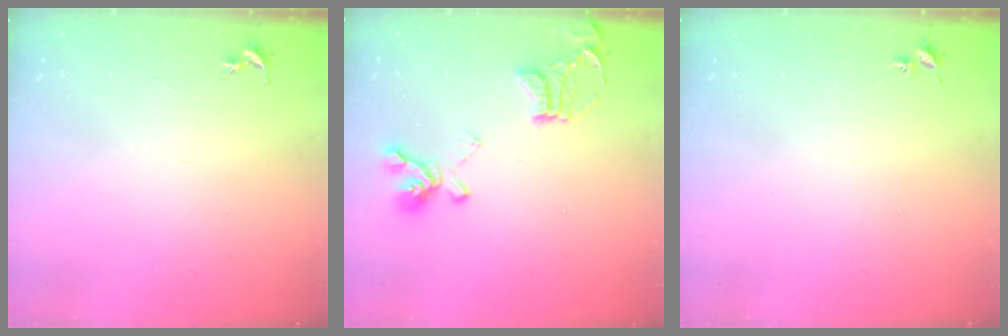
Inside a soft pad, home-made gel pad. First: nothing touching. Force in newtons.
{"total": 17.6, "press": 17.5, "slide": 1.6}
{"total": 1.9, "press": 1.9, "slide": 0.2}